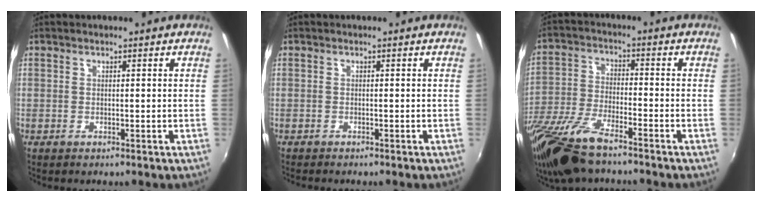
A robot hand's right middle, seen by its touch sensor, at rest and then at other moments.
{"total": 1.0, "force": [-1.0, -0.1, 0.2], "torque": [-0.006, -0.009, -0.017]}
{"total": 16.0, "force": [-12.0, 3.9, 9.8], "torque": [-0.210, -0.044, -0.230]}